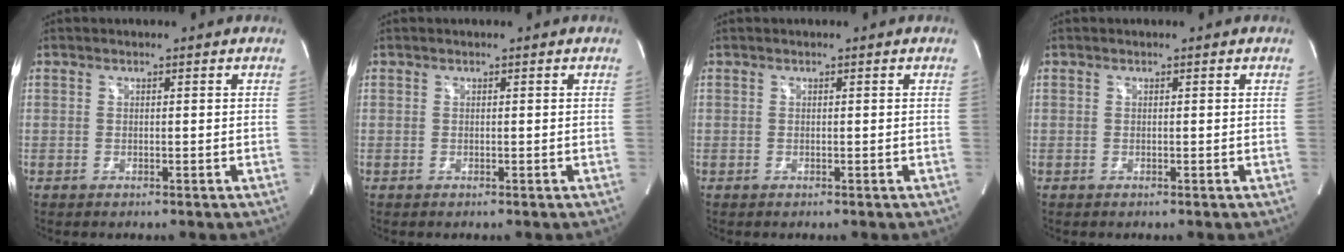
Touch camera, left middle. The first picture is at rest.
{"total": 0.0}
{"total": 0.0}
{"total": 0.0}